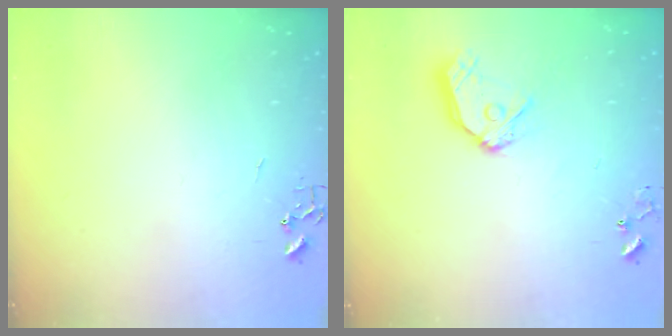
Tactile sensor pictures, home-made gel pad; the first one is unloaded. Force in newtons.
{"total": 13.0, "press": 12.9, "slide": 1.6}